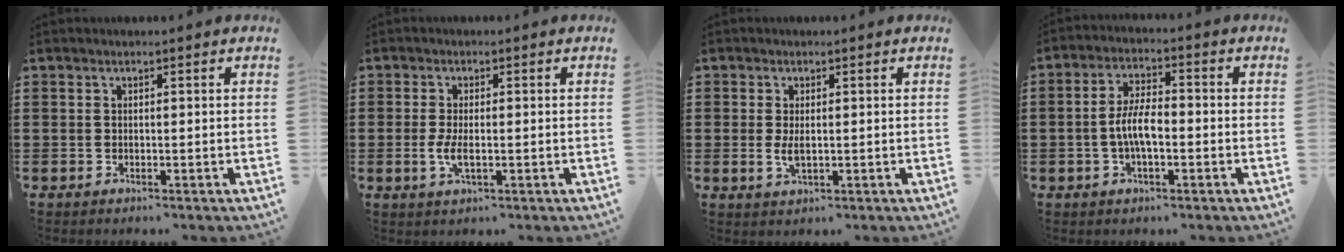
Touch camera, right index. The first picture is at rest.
{"total": 3.2, "force": [-0.5, 1.1, 3.0], "torque": [-0.067, -0.004, -0.013]}
{"total": 2.6, "force": [0.1, 1.3, 2.2], "torque": [-0.052, 0.002, 0.000]}
{"total": 6.1, "force": [-1.1, 2.4, 5.5], "torque": [-0.115, 0.002, -0.025]}